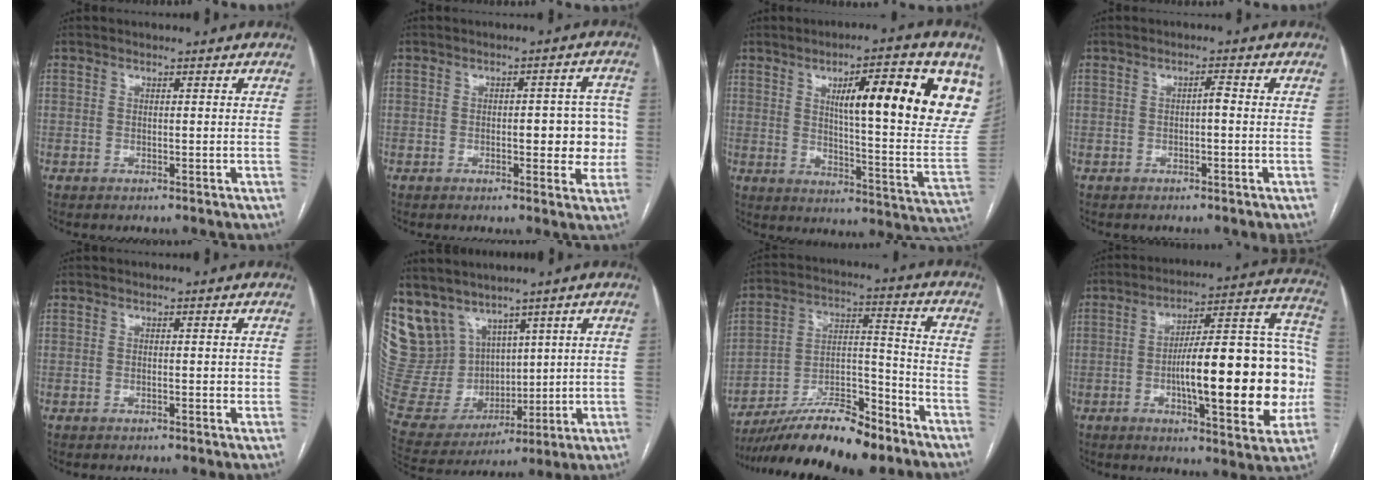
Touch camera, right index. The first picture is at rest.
{"total": 7.8, "force": [-0.3, 3.2, 7.1], "torque": [-0.071, 0.022, -0.001]}
{"total": 22.6, "force": [9.5, 2.8, 20.3], "torque": [-0.235, 0.002, 0.134]}
{"total": 1.3, "force": [-0.2, 0.3, 1.2], "torque": [-0.018, 0.006, -0.003]}
{"total": 1.3, "force": [0.0, 0.7, 1.1], "torque": [-0.014, 0.001, 0.000]}
{"total": 16.0, "force": [10.4, 11.3, 4.7], "torque": [-0.126, 0.051, 0.238]}
{"total": 17.1, "force": [-14.0, 3.4, 9.4], "torque": [-0.166, 0.010, -0.243]}
{"total": 23.9, "force": [-3.1, 5.3, 23.1], "torque": [-0.275, 0.036, -0.035]}